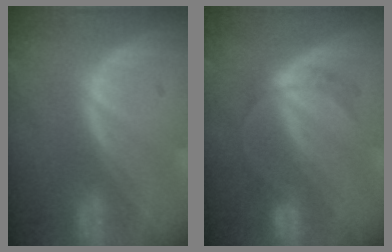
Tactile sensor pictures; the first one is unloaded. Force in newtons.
{"total": 3.5, "press": 3.5, "slide": 0.4}